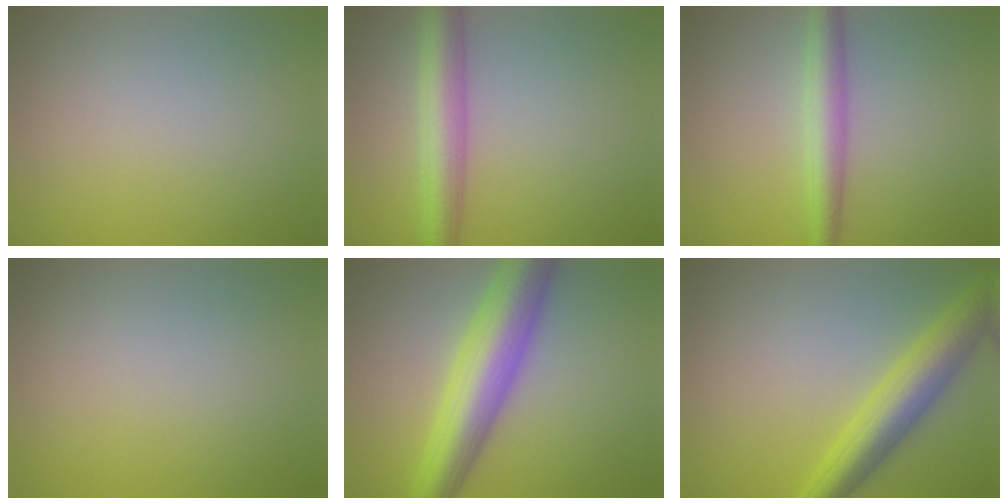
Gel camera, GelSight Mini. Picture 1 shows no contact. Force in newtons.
{"total": 5.4, "press": 5.4, "slide": 0.2}
{"total": 3.7, "press": 3.7, "slide": 0.0}
{"total": 0.0}
{"total": 9.1, "press": 9.1, "slide": 0.2}
{"total": 6.5, "press": 6.5, "slide": 0.2}